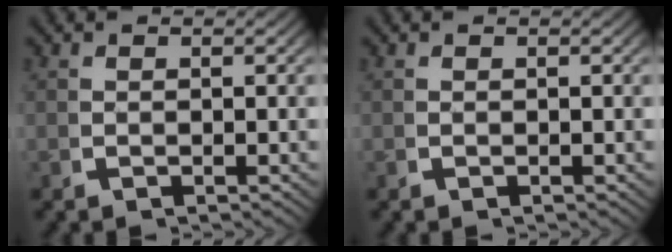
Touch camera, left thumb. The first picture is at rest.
{"total": 0.0}